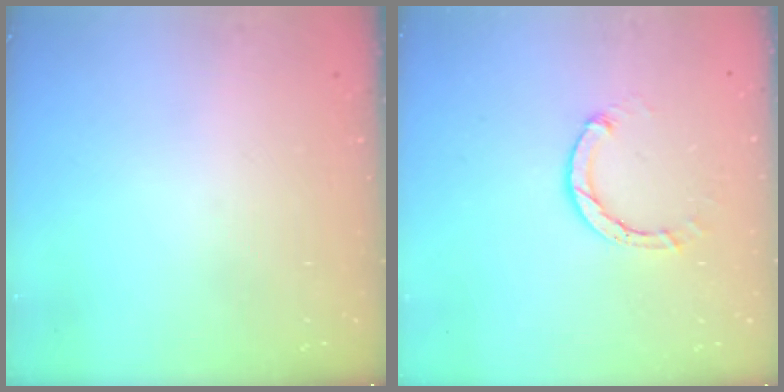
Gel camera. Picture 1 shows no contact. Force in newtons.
{"total": 3.5, "press": 3.5, "slide": 0.3}